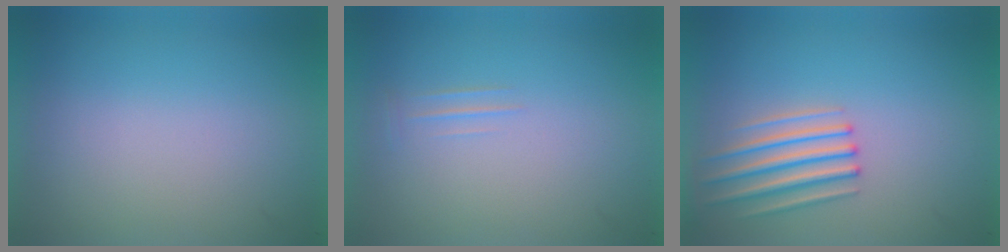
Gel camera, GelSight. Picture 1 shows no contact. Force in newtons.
{"total": 2.0}
{"total": 3.0}